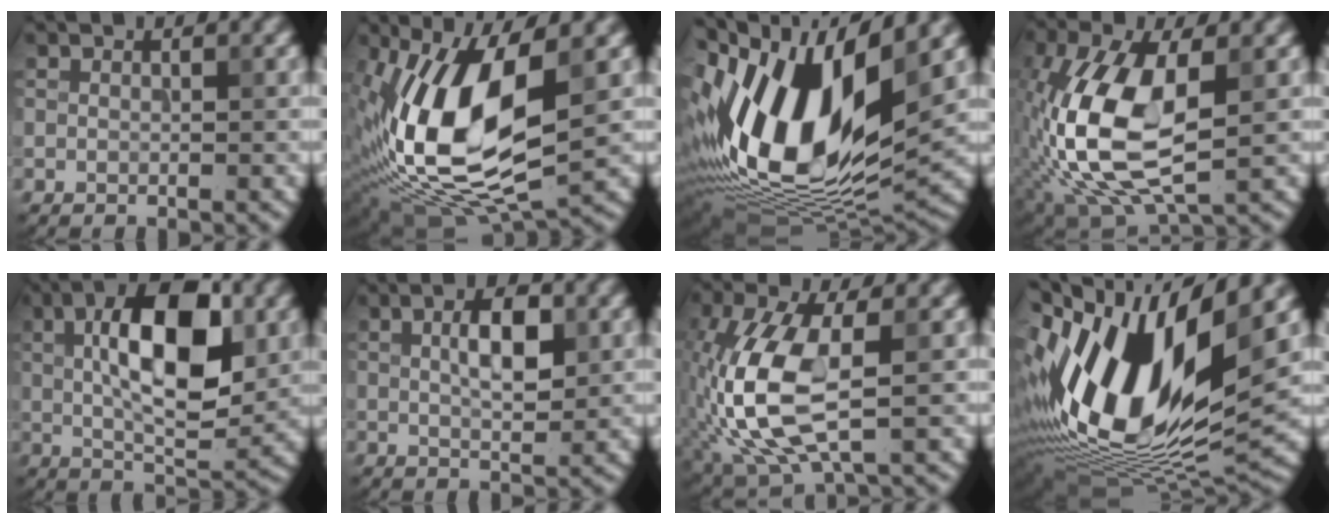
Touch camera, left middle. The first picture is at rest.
{"total": 13.0, "force": [0.8, 6.1, 11.5], "torque": [-0.219, -0.013, 0.010]}
{"total": 17.0, "force": [1.9, 8.7, 14.5], "torque": [-0.288, 0.006, 0.037]}
{"total": 11.0, "force": [-1.2, 5.4, 9.5], "torque": [-0.215, 0.001, -0.024]}
{"total": 10.8, "force": [2.1, 4.5, 9.6], "torque": [-0.148, 0.013, 0.030]}
{"total": 4.2, "force": [1.0, 1.6, 3.7], "torque": [-0.069, 0.005, 0.017]}
{"total": 9.1, "force": [-1.3, 4.0, 8.1], "torque": [-0.184, 0.005, -0.024]}
{"total": 18.1, "force": [1.9, 8.0, 16.1], "torque": [-0.310, -0.014, 0.040]}